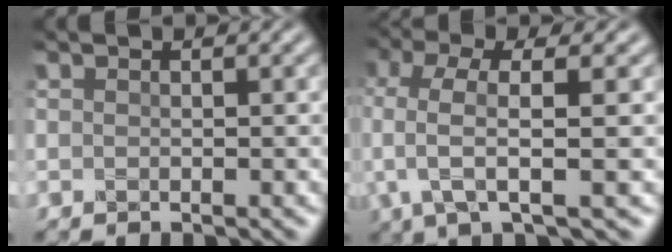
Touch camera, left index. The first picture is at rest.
{"total": 5.1, "force": [0.4, 1.2, 4.9], "torque": [-0.103, 0.003, 0.007]}